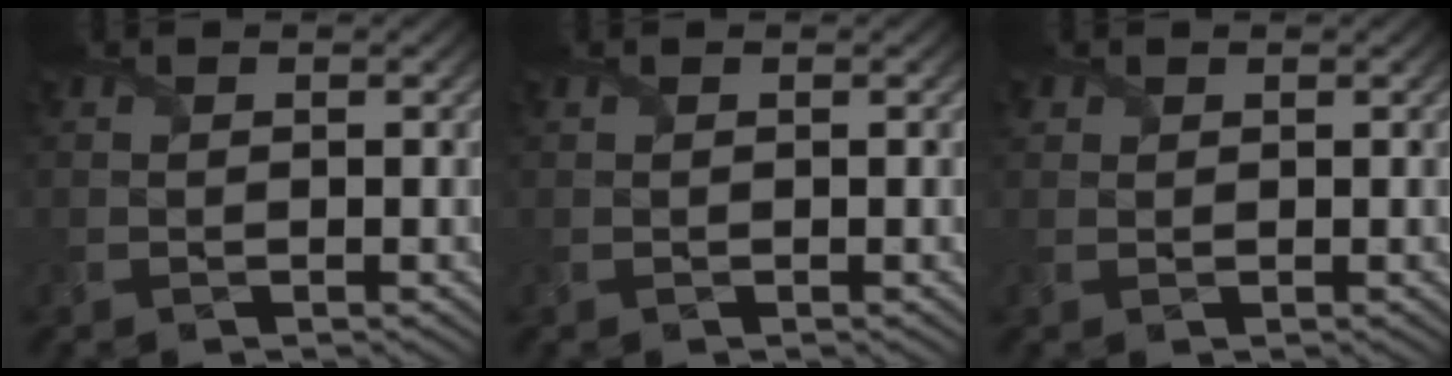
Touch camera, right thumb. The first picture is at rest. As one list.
[{"total": 0.0}, {"total": 0.9, "force": [0.6, 0.6, 0.0], "torque": [-0.002, -0.001, 0.014]}]